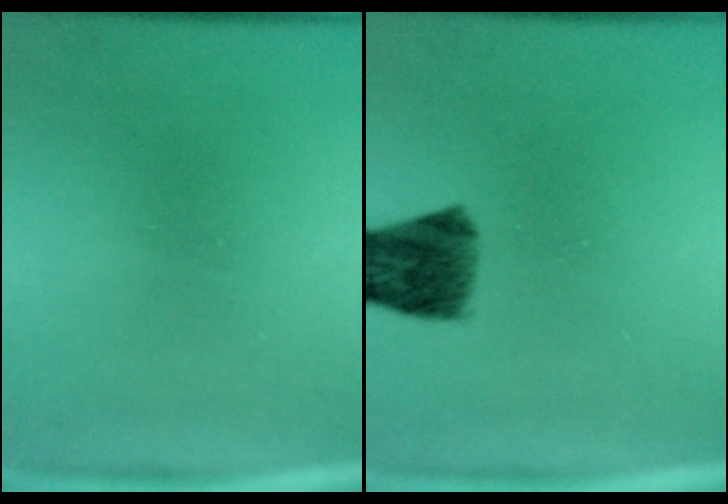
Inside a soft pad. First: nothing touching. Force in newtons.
{"total": 8.5}